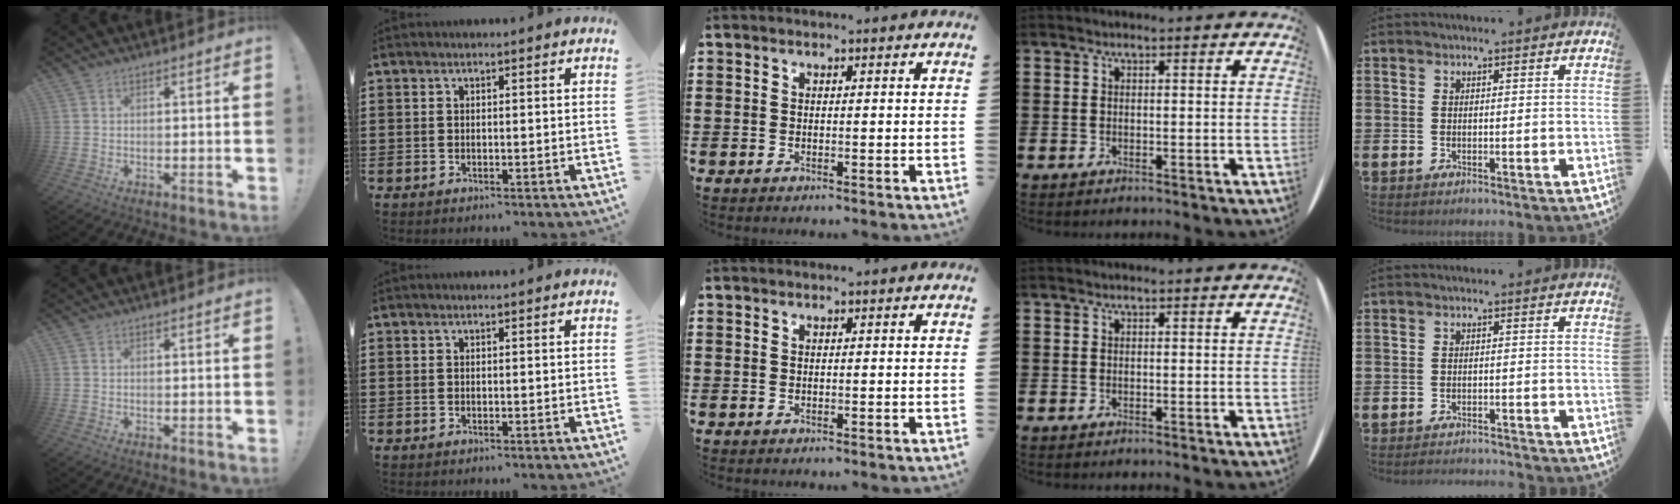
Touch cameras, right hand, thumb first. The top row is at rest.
{"little": {"total": 1.5, "force": [-1.5, -0.1, -0.1], "torque": [-0.003, 0.004, -0.031]}}